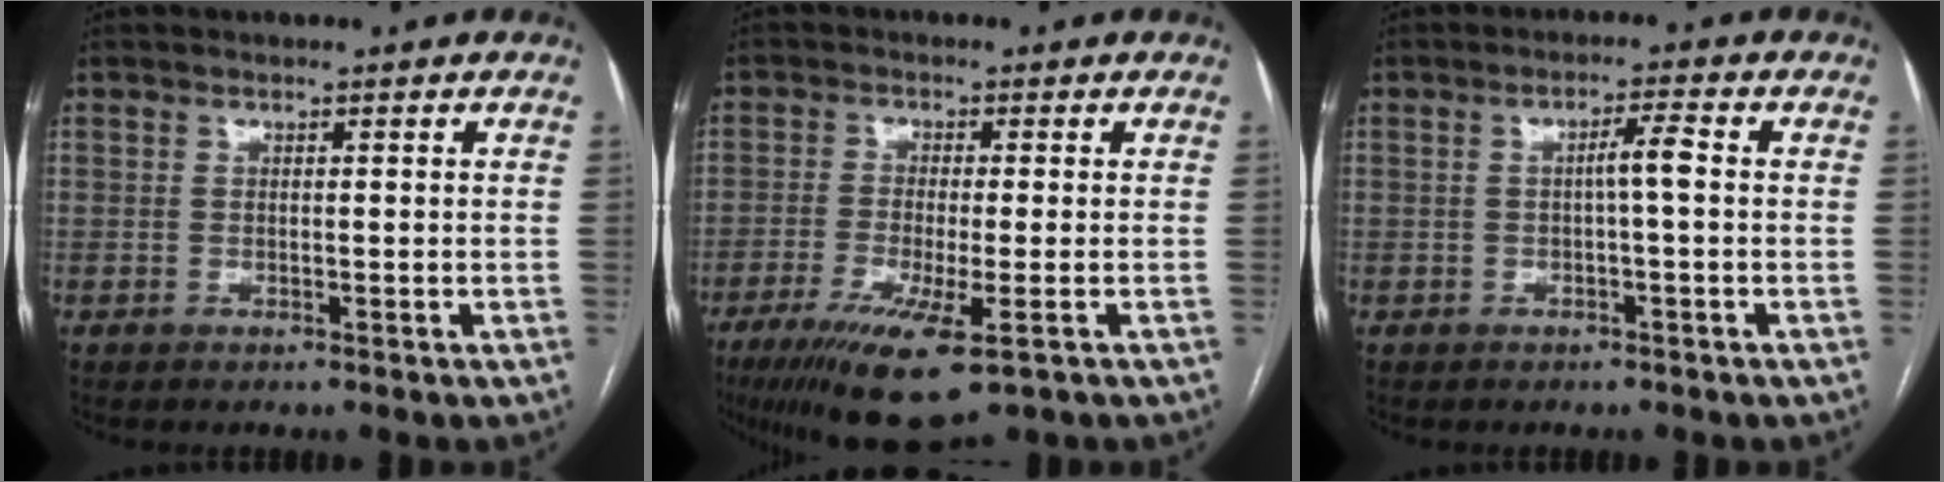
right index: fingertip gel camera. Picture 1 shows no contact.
{"total": 11.1, "force": [-6.0, 1.7, 9.2], "torque": [-0.160, -0.032, -0.096]}
{"total": 2.9, "force": [-0.1, 0.0, 2.9], "torque": [-0.051, 0.006, 0.001]}